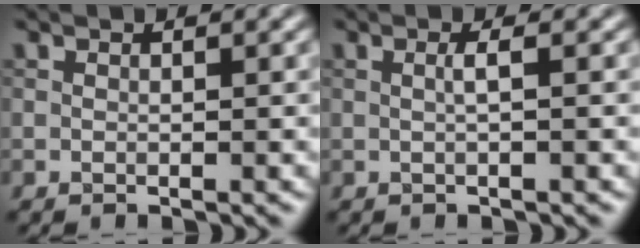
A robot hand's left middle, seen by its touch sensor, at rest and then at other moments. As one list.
[{"total": 1.2, "force": [0.1, 0.1, 1.1], "torque": [-0.021, 0.005, 0.000]}]